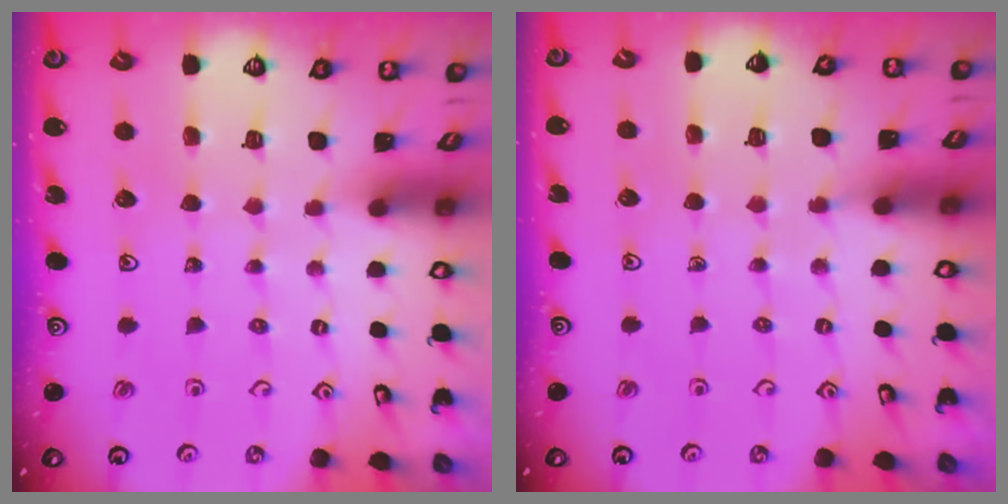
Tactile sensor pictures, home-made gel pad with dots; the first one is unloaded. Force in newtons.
{"total": 2.7, "press": 2.7, "slide": 0.4}